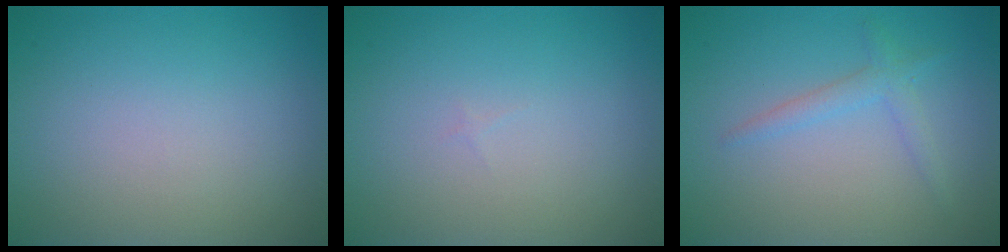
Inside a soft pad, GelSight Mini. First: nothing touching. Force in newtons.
{"total": 0.0}
{"total": 1.7, "press": 1.7, "slide": 0.1}